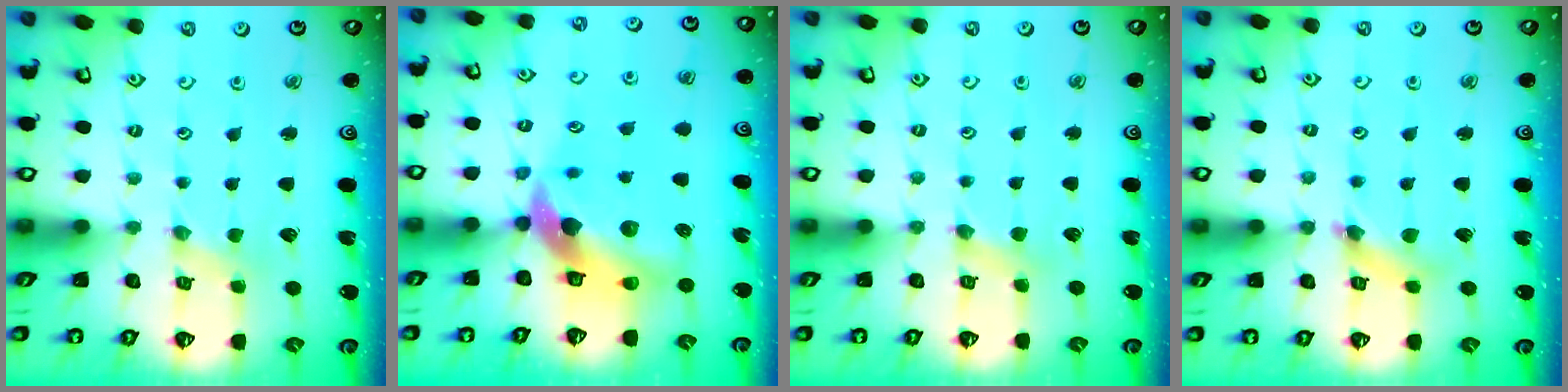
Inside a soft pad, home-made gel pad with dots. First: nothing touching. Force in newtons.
{"total": 13.2, "press": 13.1, "slide": 1.8}
{"total": 2.4, "press": 2.4, "slide": 0.5}
{"total": 4.7, "press": 4.7, "slide": 0.5}